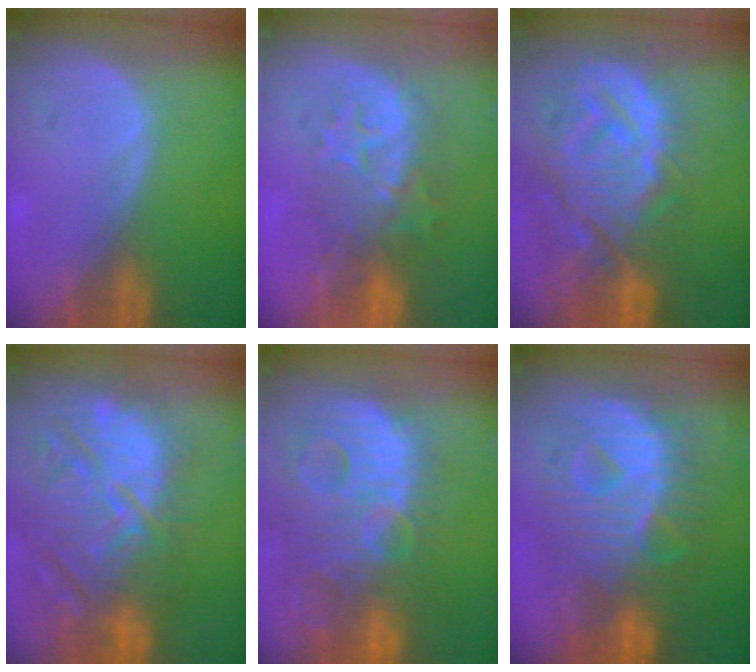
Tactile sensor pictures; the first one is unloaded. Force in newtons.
{"total": 8.4, "press": 8.3, "slide": 1.4}
{"total": 14.4, "press": 12.4, "slide": 7.3}
{"total": 14.6, "press": 12.8, "slide": 7.1}
{"total": 14.3, "press": 12.3, "slide": 7.2}
{"total": 12.7, "press": 12.7, "slide": 1.2}